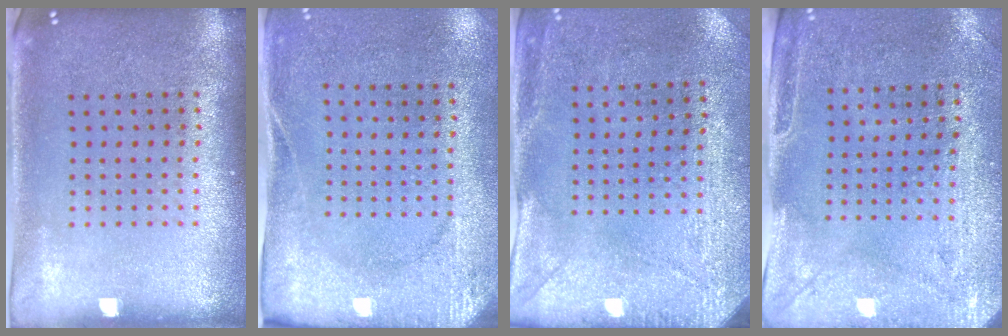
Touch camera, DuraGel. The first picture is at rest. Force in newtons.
{"total": 2.7, "press": 2.1, "slide": 1.7}
{"total": 3.0, "press": 2.3, "slide": 1.9}
{"total": 3.0, "press": 2.4, "slide": 1.7}